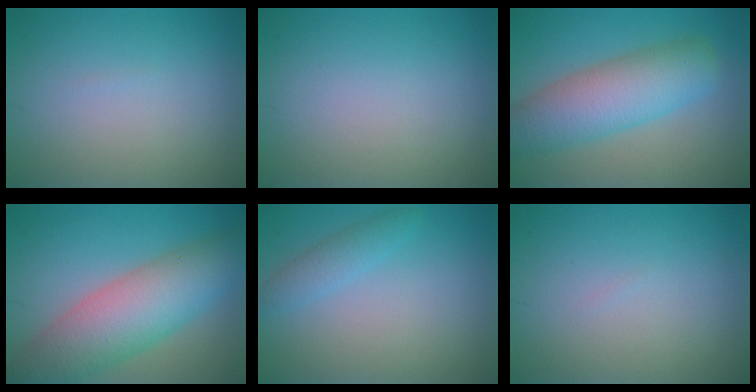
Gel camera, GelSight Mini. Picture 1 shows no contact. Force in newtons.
{"total": 0.0}
{"total": 7.2, "press": 7.2, "slide": 0.4}
{"total": 8.1, "press": 8.1, "slide": 0.5}
{"total": 1.9, "press": 1.9, "slide": 0.1}
{"total": 0.0}